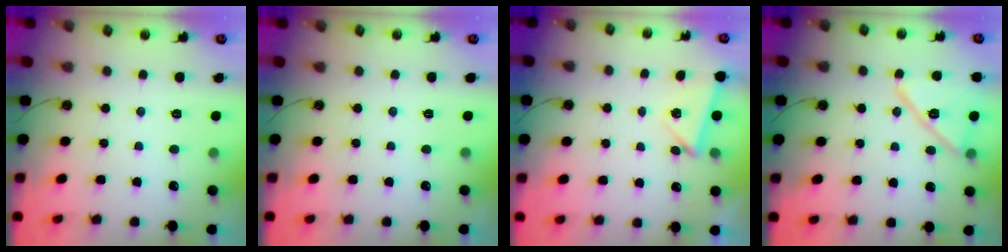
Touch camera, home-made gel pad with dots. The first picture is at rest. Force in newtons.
{"total": 0.0}
{"total": 2.3, "press": 2.1, "slide": 1.0}
{"total": 14.0, "press": 14.0, "slide": 1.1}